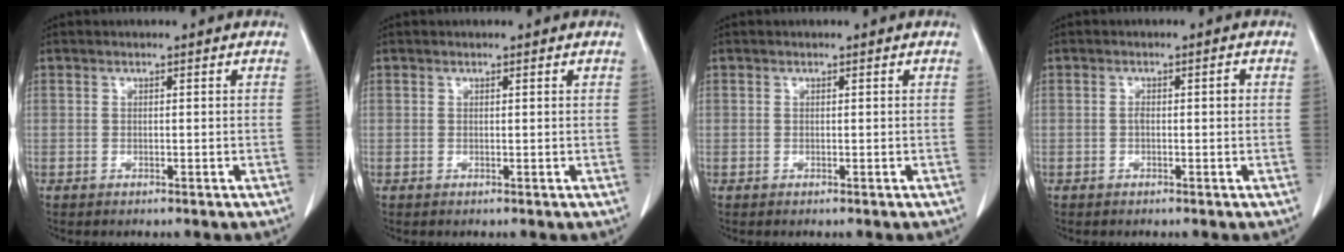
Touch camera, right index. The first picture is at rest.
{"total": 0.0}
{"total": 0.0}
{"total": 1.6, "force": [0.0, 0.5, 1.5], "torque": [-0.025, 0.002, 0.001]}